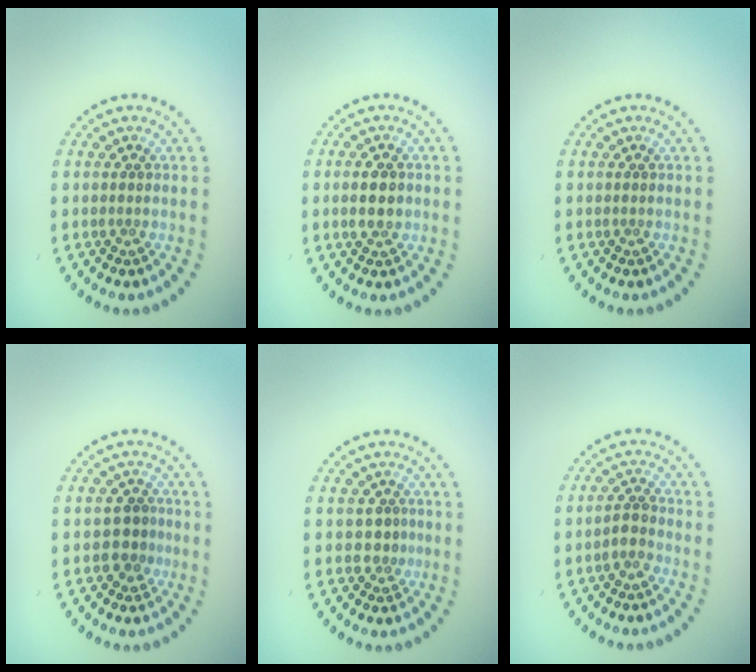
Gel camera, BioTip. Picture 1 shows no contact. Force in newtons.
{"total": 2.8, "press": 2.8, "slide": 0.2}
{"total": 0.0}
{"total": 2.0, "press": 1.8, "slide": 0.8}
{"total": 1.6, "press": 1.3, "slide": 1.0}
{"total": 1.5, "press": 1.2, "slide": 0.9}